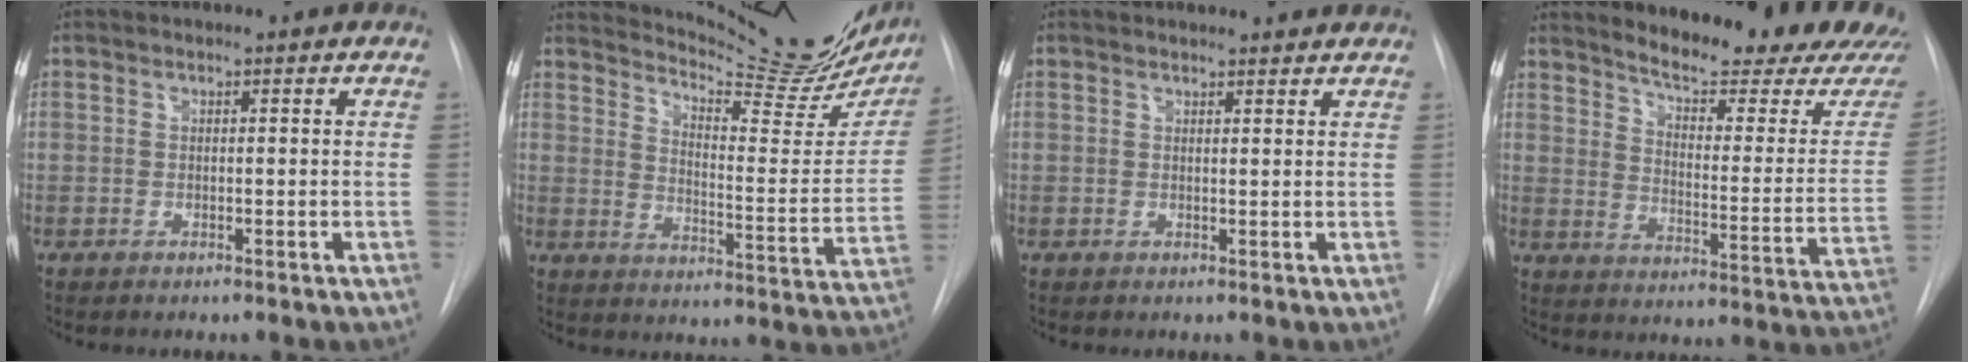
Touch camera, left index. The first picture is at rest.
{"total": 22.2, "force": [20.3, 3.0, 8.3], "torque": [-0.120, -0.086, 0.252]}
{"total": 5.3, "force": [5.2, 0.8, 1.1], "torque": [-0.010, 0.016, 0.052]}
{"total": 22.3, "force": [20.6, 2.2, 8.4], "torque": [-0.114, -0.102, 0.253]}